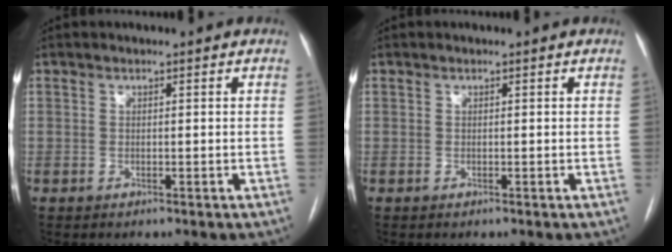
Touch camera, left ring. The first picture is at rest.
{"total": 0.0}